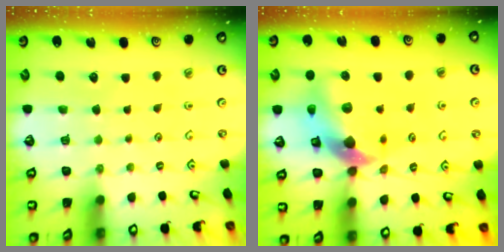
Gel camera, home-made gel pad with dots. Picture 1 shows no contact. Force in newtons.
{"total": 12.8, "press": 12.6, "slide": 2.1}